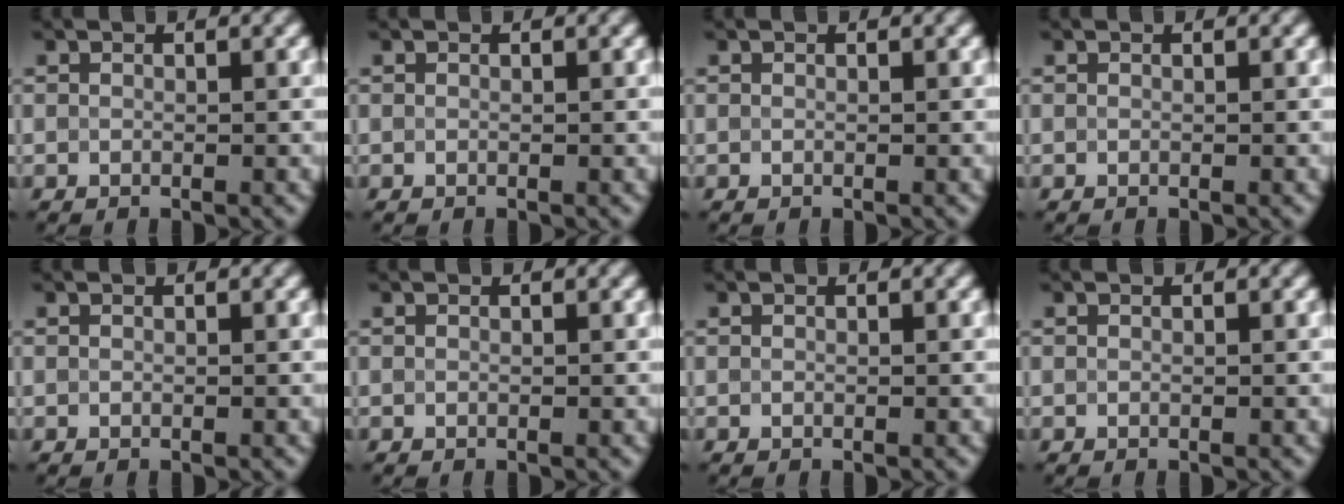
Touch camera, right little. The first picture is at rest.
{"total": 0.0}
{"total": 0.0}
{"total": 0.0}
{"total": 0.0}
{"total": 0.0}
{"total": 0.0}
{"total": 0.0}